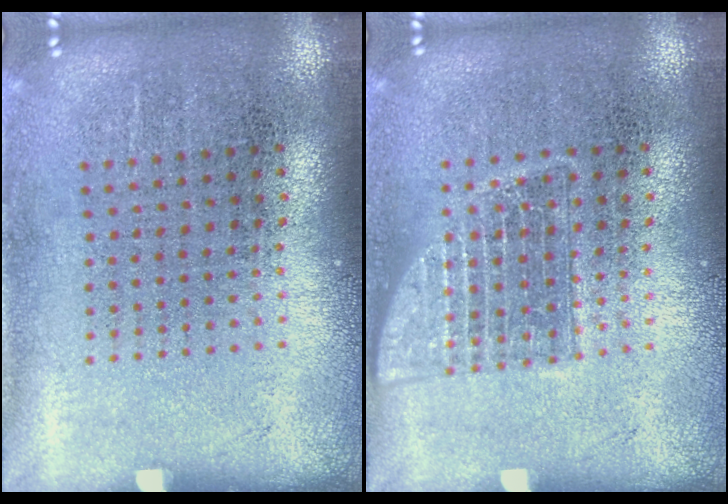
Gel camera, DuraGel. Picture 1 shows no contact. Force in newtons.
{"total": 1.0, "press": 1.0, "slide": 0.2}